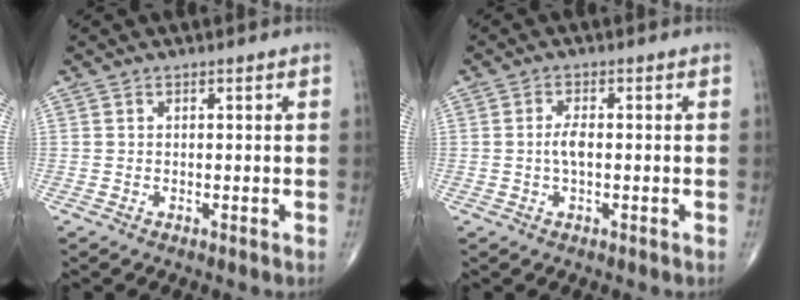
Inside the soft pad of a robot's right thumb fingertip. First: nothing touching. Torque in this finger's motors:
{"motor_torque": [0.89, 0.45, 0.46, -0.18, 0.10]}